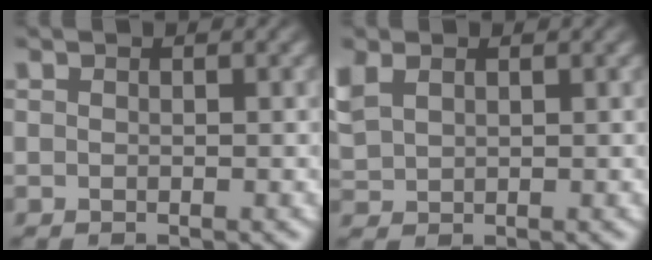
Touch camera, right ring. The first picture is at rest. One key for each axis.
{"total": 2.6, "fx": 1.1, "fy": 2.1, "fz": 1.2, "tx": -0.030, "ty": 0.003, "tz": 0.027}